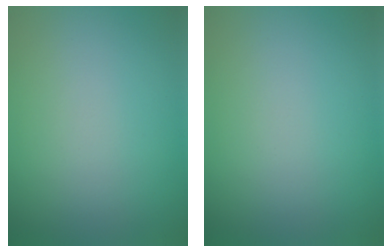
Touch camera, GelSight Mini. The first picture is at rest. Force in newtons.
{"total": 0.0}